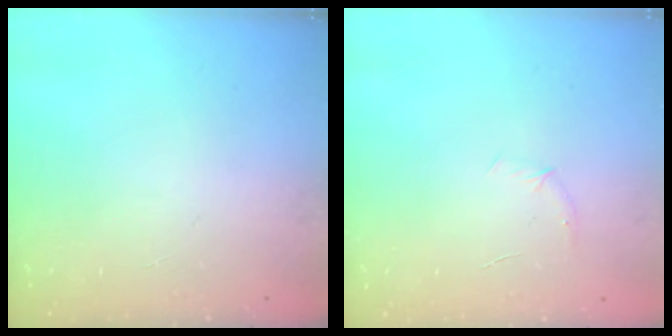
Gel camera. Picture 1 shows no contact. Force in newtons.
{"total": 3.8, "press": 3.6, "slide": 1.2}